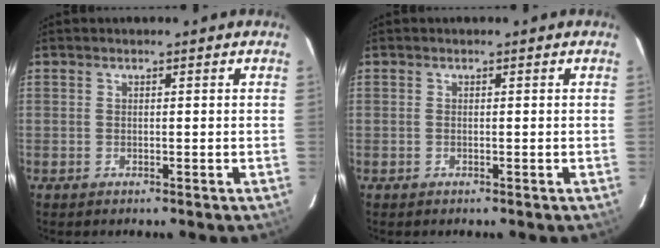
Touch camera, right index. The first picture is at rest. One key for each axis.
{"total": 0.0}